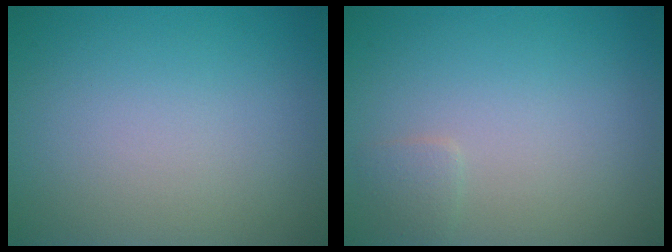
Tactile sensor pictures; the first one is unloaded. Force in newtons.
{"total": 0.9, "press": 0.9, "slide": 0.1}